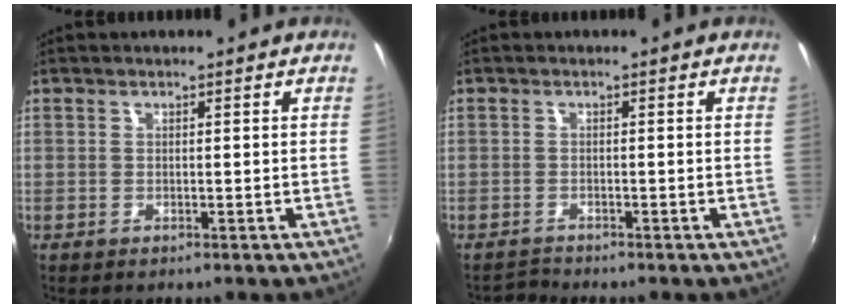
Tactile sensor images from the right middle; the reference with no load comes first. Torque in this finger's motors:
{"motor_torque": [-0.87, -1.27, -0.04, -0.02]}